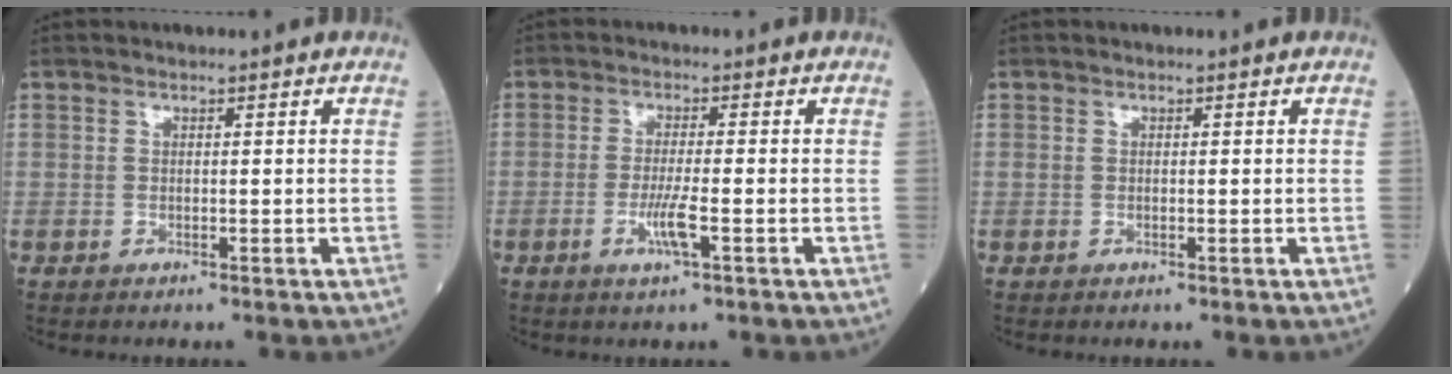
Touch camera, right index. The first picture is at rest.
{"total": 3.9, "force": [-1.5, 0.0, 3.7], "torque": [-0.075, -0.007, -0.029]}
{"total": 0.0}